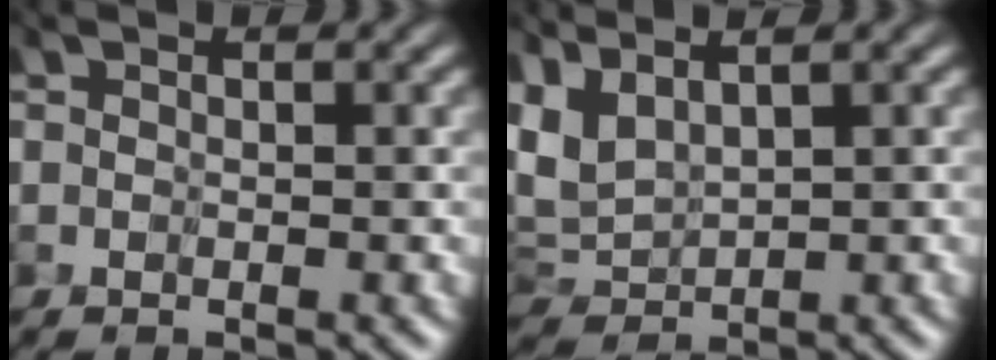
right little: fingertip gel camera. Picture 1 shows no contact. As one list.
[{"total": 3.0, "force": [1.4, 1.3, 2.4], "torque": [-0.084, -0.003, 0.033]}]